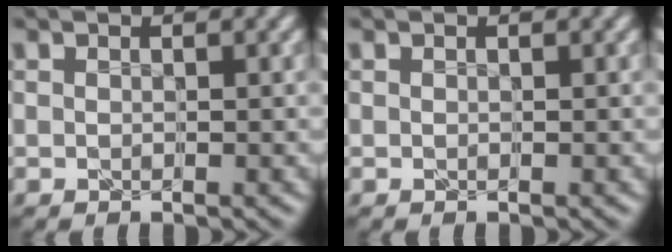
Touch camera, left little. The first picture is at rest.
{"total": 0.0}